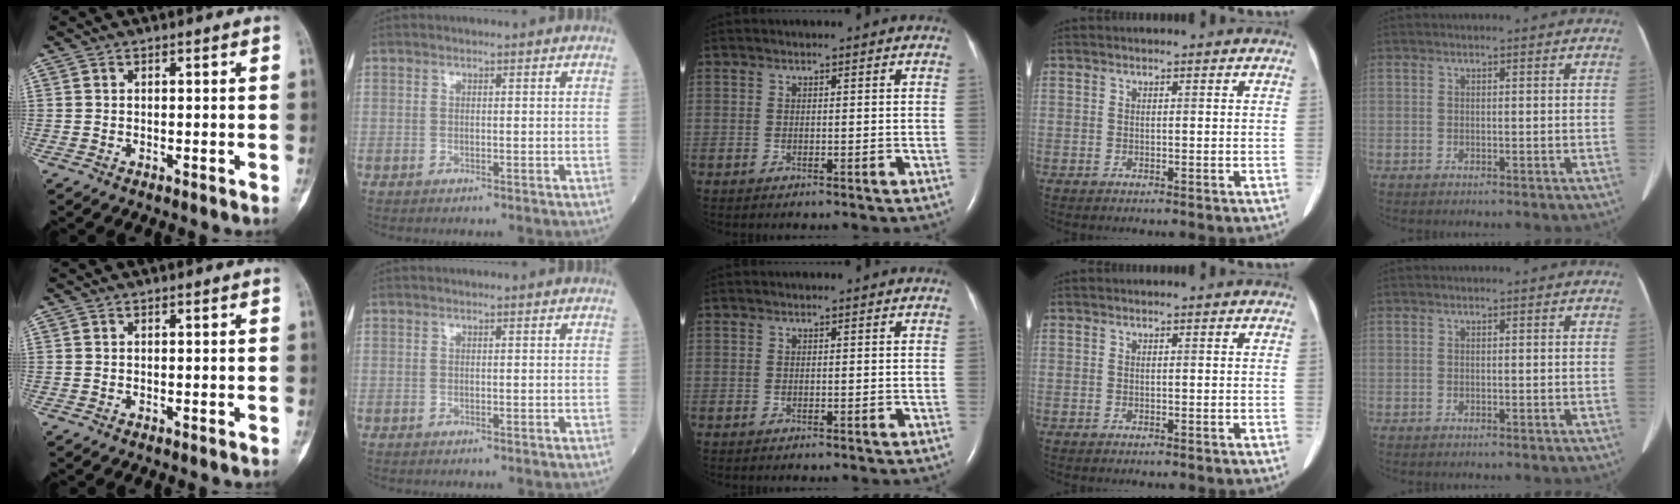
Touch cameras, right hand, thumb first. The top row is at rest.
{}